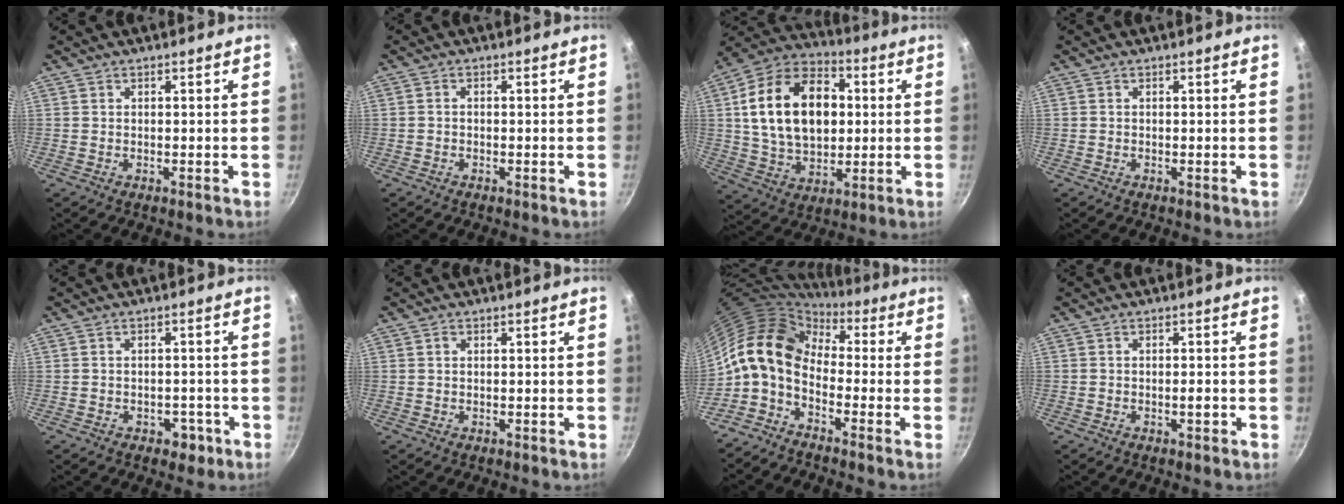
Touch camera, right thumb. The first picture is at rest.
{"total": 0.7, "force": [-0.4, 0.4, 0.4], "torque": [-0.011, 0.006, -0.008]}
{"total": 21.6, "force": [3.0, 14.5, 15.7], "torque": [-0.242, 0.015, 0.046]}
{"total": 0.0}
{"total": 3.6, "force": [-1.8, 2.5, 1.8], "torque": [-0.006, 0.020, -0.010]}
{"total": 0.7, "force": [0.2, 0.5, 0.5], "torque": [-0.009, 0.003, 0.002]}
{"total": 12.0, "force": [-1.1, 7.7, 9.0], "torque": [-0.151, 0.036, -0.043]}
{"total": 1.6, "force": [-0.7, 0.6, 1.2], "torque": [-0.017, 0.007, -0.012]}